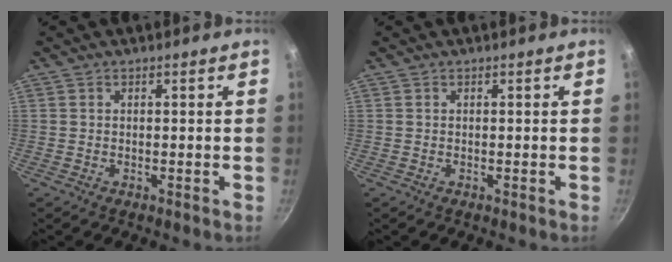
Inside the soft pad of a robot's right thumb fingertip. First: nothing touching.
{"total": 0.0}